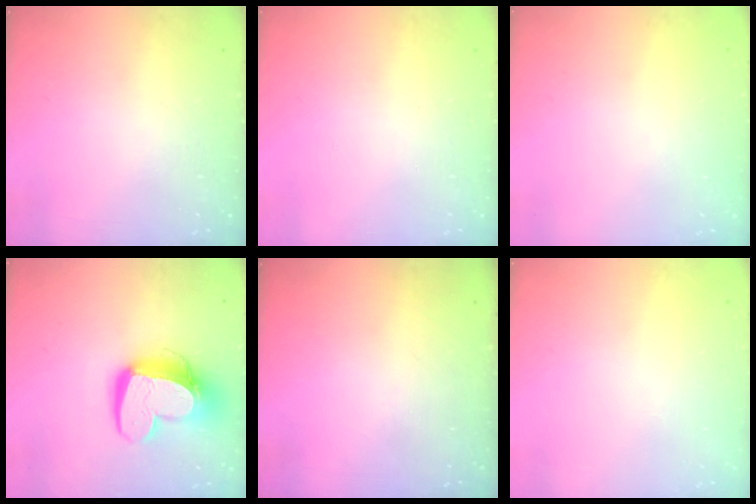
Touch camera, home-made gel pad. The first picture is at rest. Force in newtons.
{"total": 0.0}
{"total": 0.0}
{"total": 15.2, "press": 15.2, "slide": 1.4}
{"total": 0.0}
{"total": 0.0}